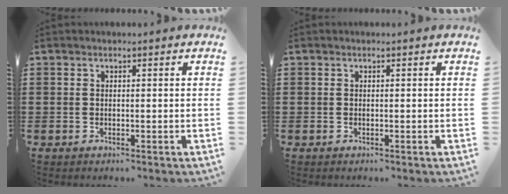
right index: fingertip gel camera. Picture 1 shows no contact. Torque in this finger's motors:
{"motor_torque": [1.24, 0.90, 0.00, 0.00]}